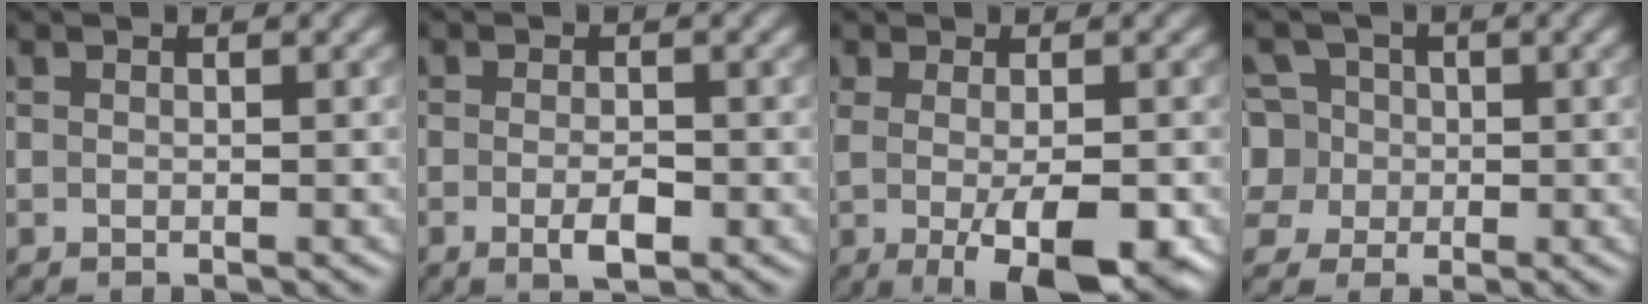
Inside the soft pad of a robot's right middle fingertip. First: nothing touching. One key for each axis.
{"total": 2.1, "fx": -0.7, "fy": 0.7, "fz": 1.8, "tx": -0.031, "ty": -0.004, "tz": -0.013}
{"total": 6.5, "fx": -1.8, "fy": 2.1, "fz": 5.8, "tx": -0.097, "ty": -0.017, "tz": -0.021}
{"total": 6.9, "fx": 0.3, "fy": 6.4, "fz": 2.5, "tx": -0.049, "ty": 0.033, "tz": -0.015}